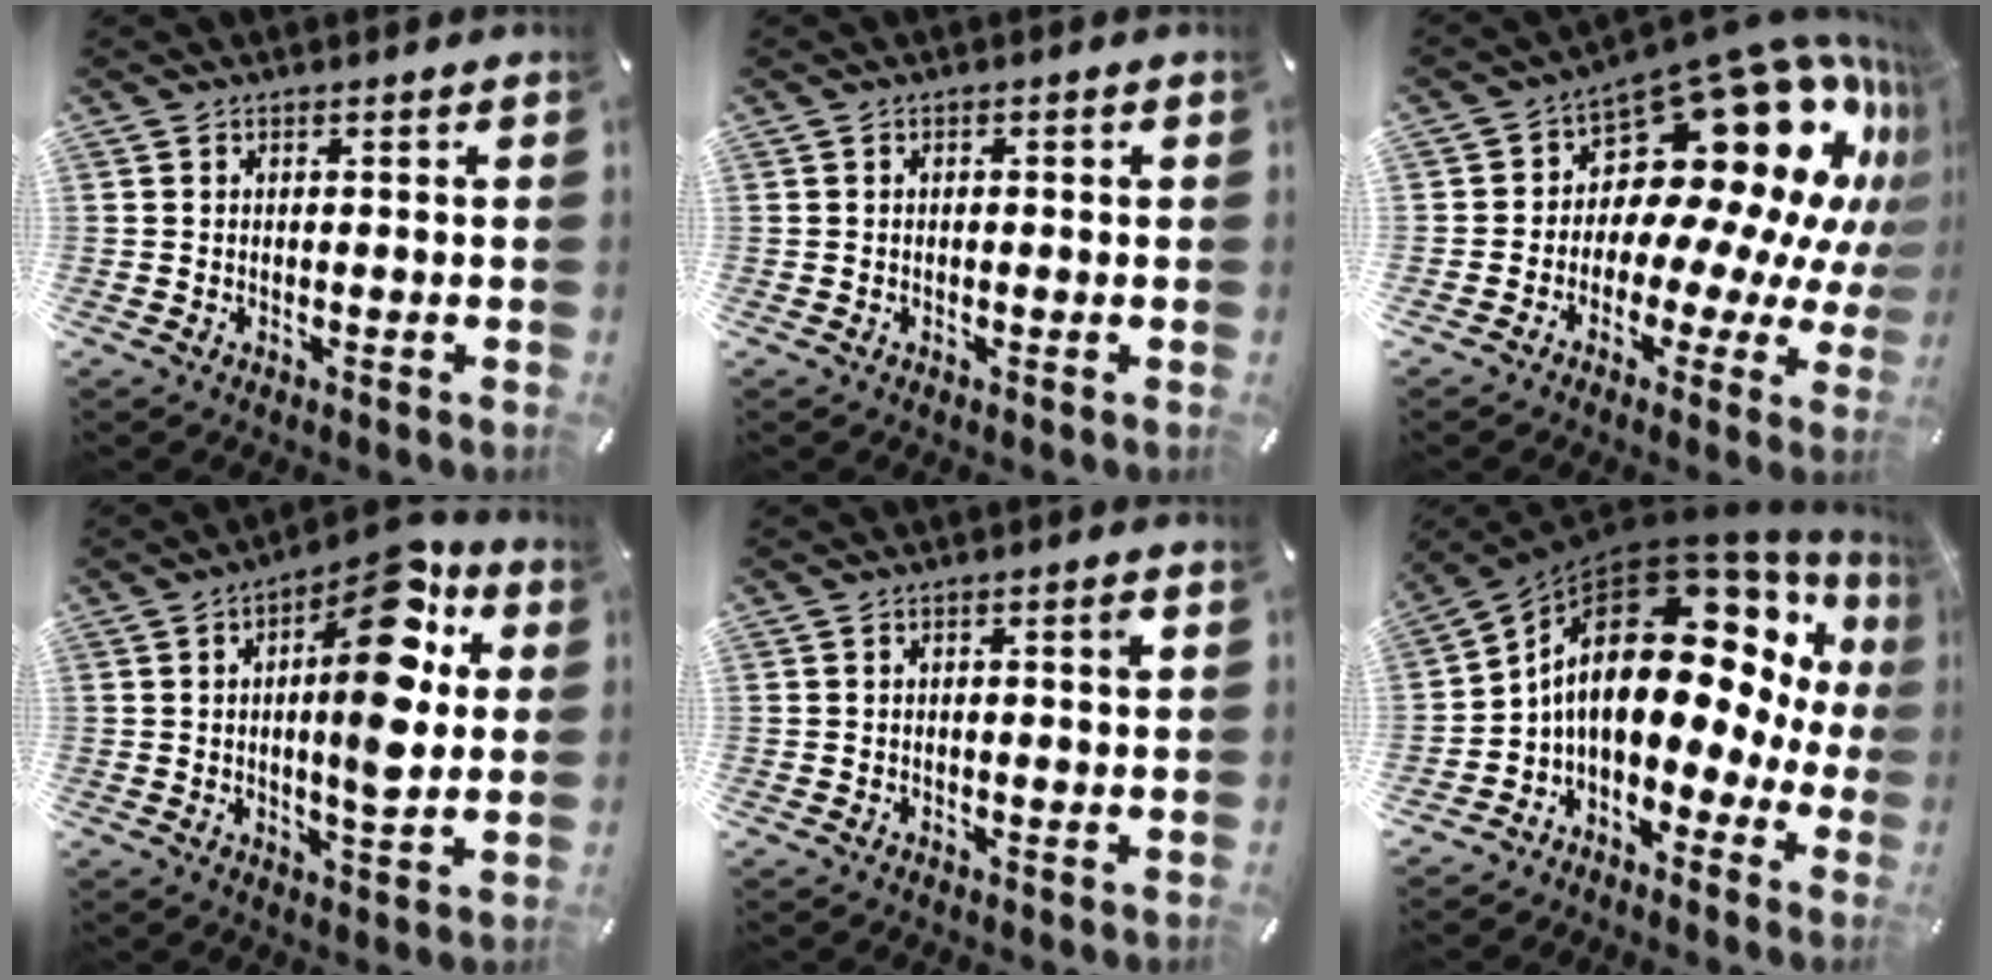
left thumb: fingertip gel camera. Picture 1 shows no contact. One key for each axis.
{"total": 0.7, "fx": -0.2, "fy": 0.3, "fz": 0.6, "tx": -0.012, "ty": -0.001, "tz": -0.004}
{"total": 23.9, "fx": 10.2, "fy": 13.0, "fz": 17.3, "tx": -0.233, "ty": -0.111, "tz": 0.188}
{"total": 17.7, "fx": 5.9, "fy": 6.6, "fz": 15.4, "tx": -0.203, "ty": -0.036, "tz": 0.088}
{"total": 2.0, "fx": 0.3, "fy": 0.3, "fz": 1.9, "tx": -0.036, "ty": 0.002, "tz": 0.003}
{"total": 19.7, "fx": 3.3, "fy": 11.5, "fz": 15.6, "tx": -0.260, "ty": -0.029, "tz": 0.050}